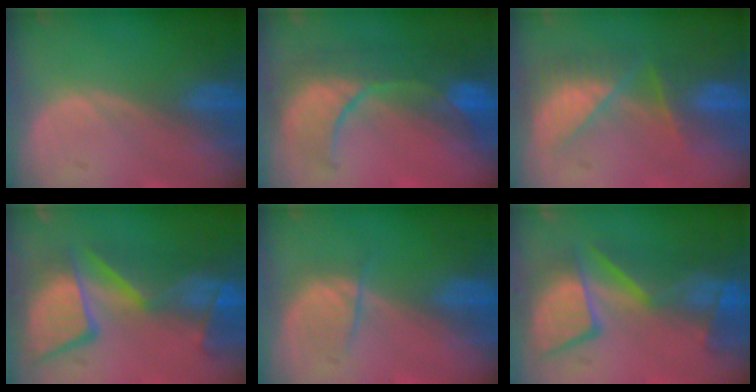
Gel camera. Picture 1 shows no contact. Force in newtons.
{"total": 10.0, "press": 9.1, "slide": 4.2}
{"total": 8.3, "press": 7.1, "slide": 4.3}
{"total": 12.1, "press": 11.1, "slide": 4.9}
{"total": 2.6, "press": 2.5, "slide": 0.5}
{"total": 10.0, "press": 9.6, "slide": 2.7}